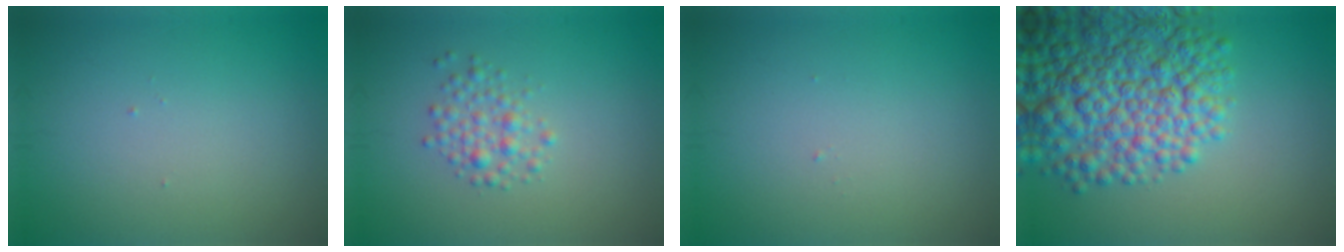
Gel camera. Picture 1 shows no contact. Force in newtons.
{"total": 2.0, "press": 2.0, "slide": 0.1}
{"total": 0.0}
{"total": 10.0, "press": 10.0, "slide": 0.3}